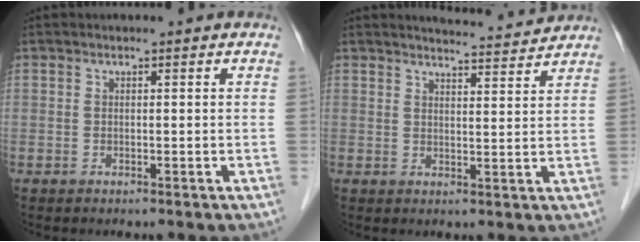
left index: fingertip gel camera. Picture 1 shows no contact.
{"total": 5.6, "force": [5.6, -0.2, 0.6], "torque": [-0.019, -0.008, 0.069]}